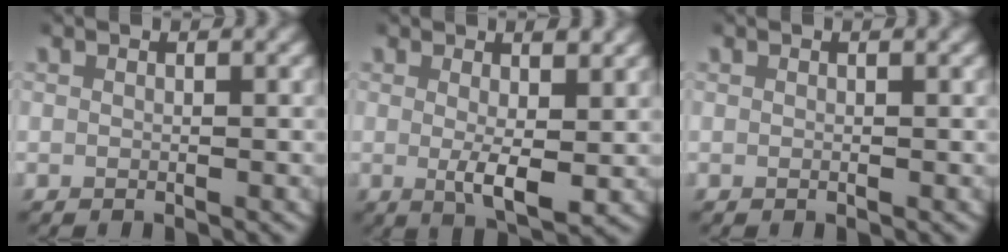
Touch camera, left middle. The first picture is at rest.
{"total": 3.7, "force": [0.1, 1.0, 3.6], "torque": [-0.061, -0.015, 0.010]}
{"total": 0.0}